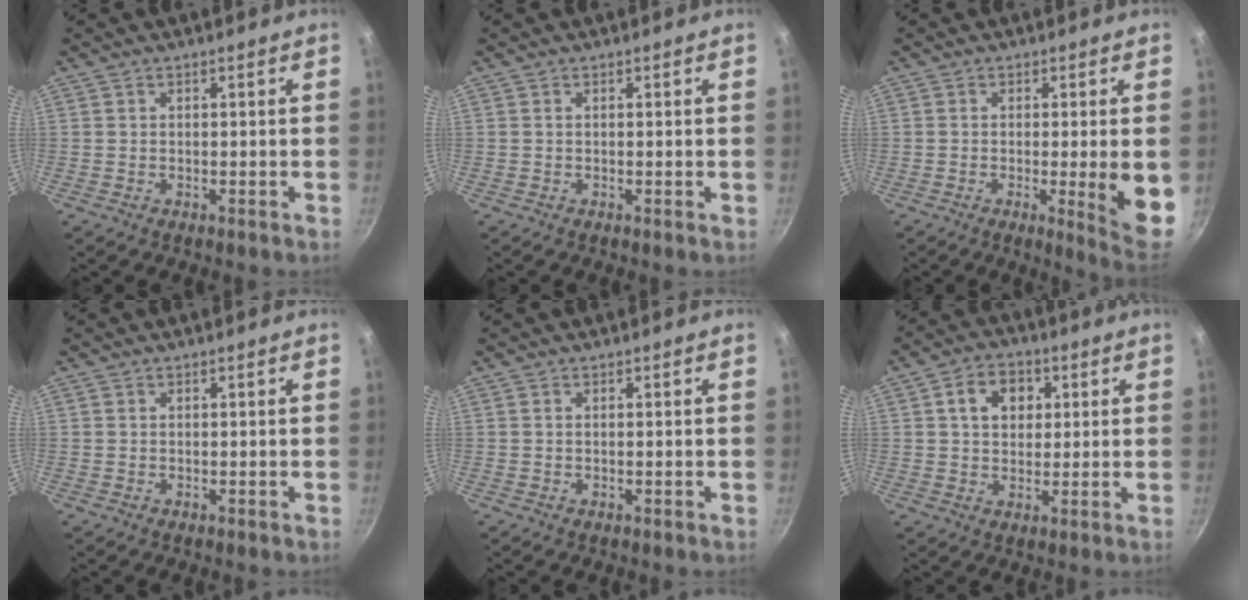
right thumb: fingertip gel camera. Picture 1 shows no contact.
{"total": 0.0}
{"total": 8.9, "force": [-1.1, 0.9, 8.8], "torque": [-0.109, -0.012, -0.010]}
{"total": 0.0}
{"total": 0.0}
{"total": 7.9, "force": [2.3, 6.0, 4.5], "torque": [-0.049, 0.005, 0.029]}